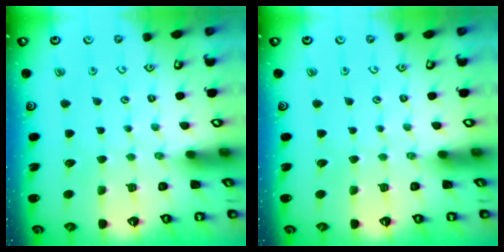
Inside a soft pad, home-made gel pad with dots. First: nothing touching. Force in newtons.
{"total": 0.0}